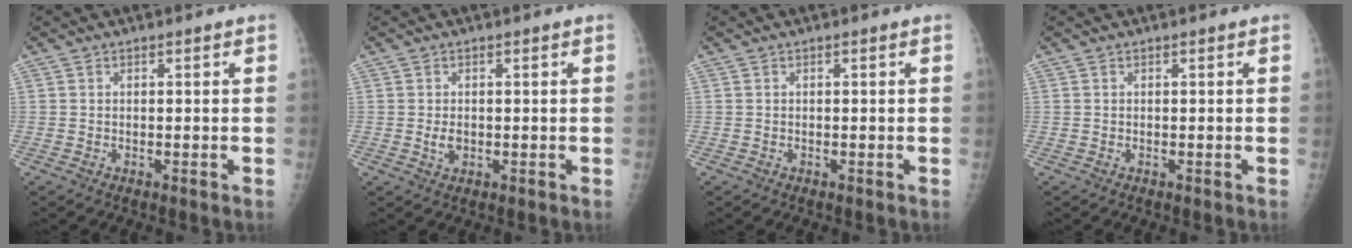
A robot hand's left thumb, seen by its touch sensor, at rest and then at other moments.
{"total": 2.0, "force": [0.0, 1.4, 1.4], "torque": [-0.022, -0.002, 0.003]}
{"total": 0.0}
{"total": 0.0}